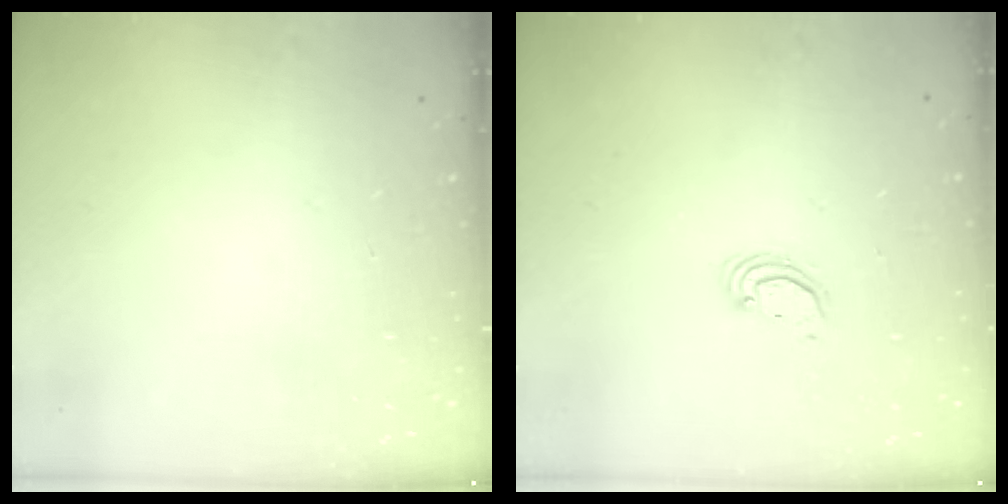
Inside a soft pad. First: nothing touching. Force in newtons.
{"total": 2.7, "press": 2.7, "slide": 0.1}